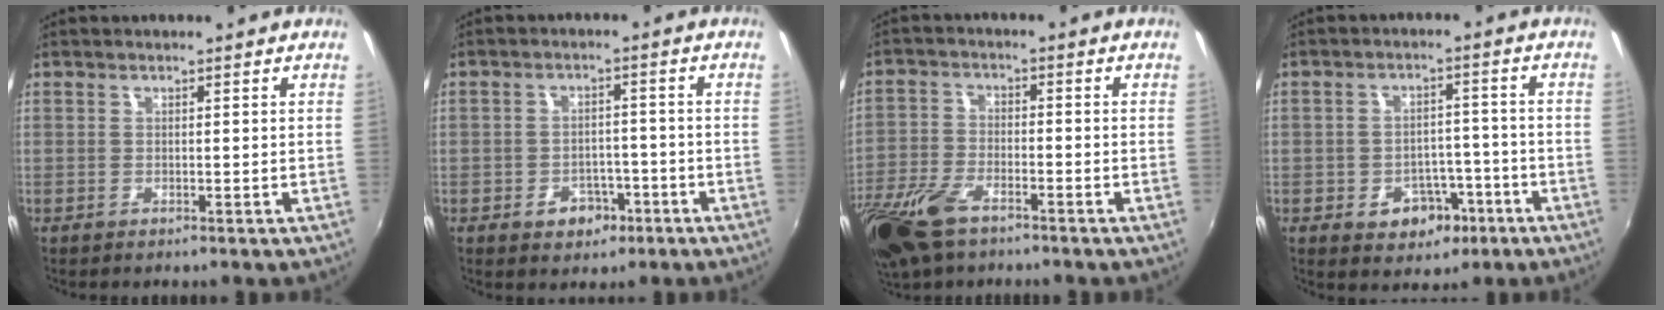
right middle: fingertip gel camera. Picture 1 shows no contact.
{"total": 5.1, "force": [-2.8, 3.8, 2.1], "torque": [-0.046, 0.007, -0.027]}
{"total": 12.0, "force": [-8.0, 5.3, 7.2], "torque": [-0.182, -0.024, -0.161]}
{"total": 7.3, "force": [-3.6, 5.4, 3.4], "torque": [-0.063, 0.016, -0.034]}